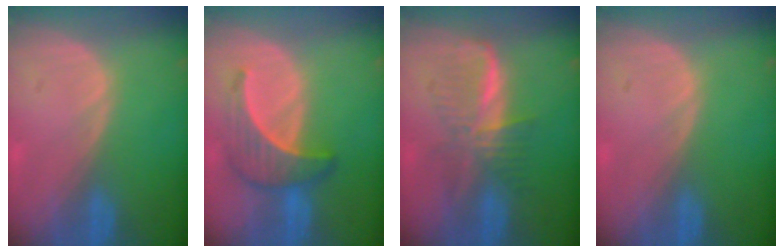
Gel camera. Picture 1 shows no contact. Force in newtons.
{"total": 6.2, "press": 6.1, "slide": 1.1}
{"total": 5.9, "press": 5.8, "slide": 0.8}
{"total": 0.0}